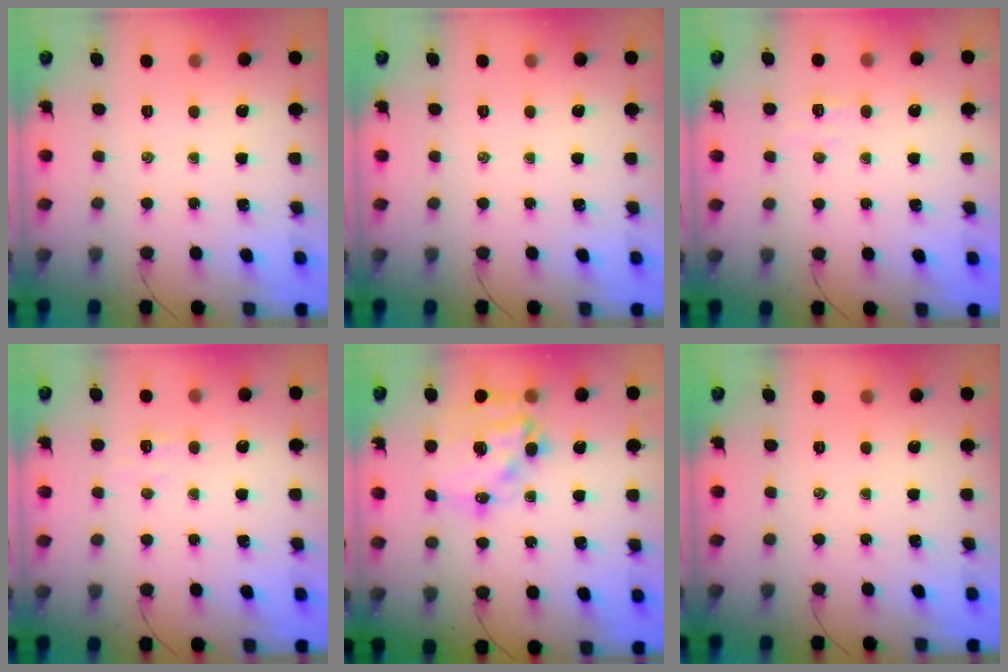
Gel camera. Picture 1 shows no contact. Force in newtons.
{"total": 0.0}
{"total": 4.2, "press": 4.0, "slide": 1.0}
{"total": 4.2, "press": 4.0, "slide": 1.0}
{"total": 16.6, "press": 16.1, "slide": 4.1}
{"total": 0.0}